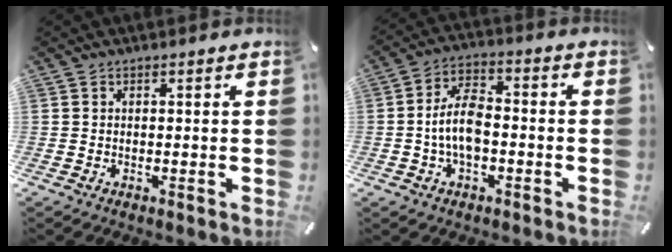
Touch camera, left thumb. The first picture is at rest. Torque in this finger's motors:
{"motor_torque": [-0.21, 0.95, 0.57, -0.36, 0.36]}